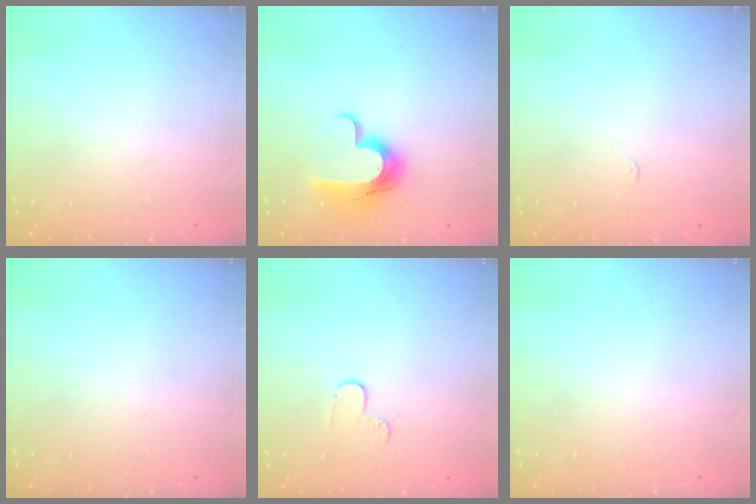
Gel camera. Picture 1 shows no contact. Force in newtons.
{"total": 11.9, "press": 11.9, "slide": 0.6}
{"total": 2.4, "press": 2.4, "slide": 0.3}
{"total": 0.0}
{"total": 4.0, "press": 3.9, "slide": 0.4}
{"total": 0.0}